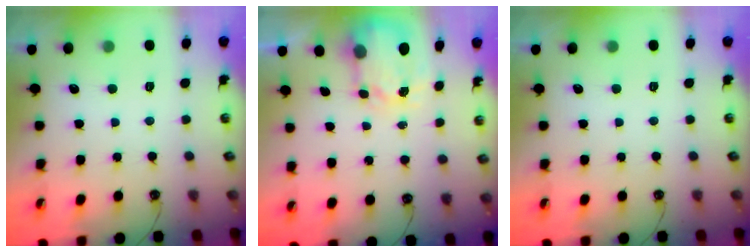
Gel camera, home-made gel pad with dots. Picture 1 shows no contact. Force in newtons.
{"total": 3.9, "press": 3.8, "slide": 0.6}
{"total": 0.0}